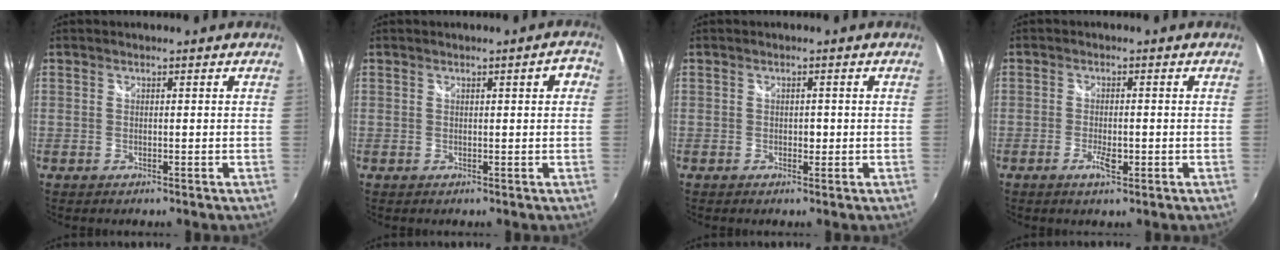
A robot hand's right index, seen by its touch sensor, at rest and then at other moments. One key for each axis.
{"total": 2.5, "fx": 0.7, "fy": 0.4, "fz": 2.4, "tx": -0.032, "ty": 0.008, "tz": 0.011}
{"total": 1.4, "fx": -0.1, "fy": 1.0, "fz": 0.9, "tx": -0.011, "ty": 0.000, "tz": -0.001}
{"total": 3.2, "fx": -1.2, "fy": 1.1, "fz": 2.8, "tx": -0.057, "ty": -0.004, "tz": -0.022}